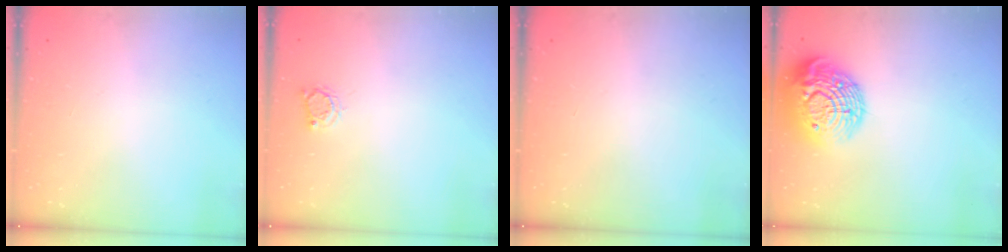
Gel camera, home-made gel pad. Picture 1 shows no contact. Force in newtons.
{"total": 2.8, "press": 2.8, "slide": 0.4}
{"total": 0.0}
{"total": 20.4, "press": 20.4, "slide": 1.1}